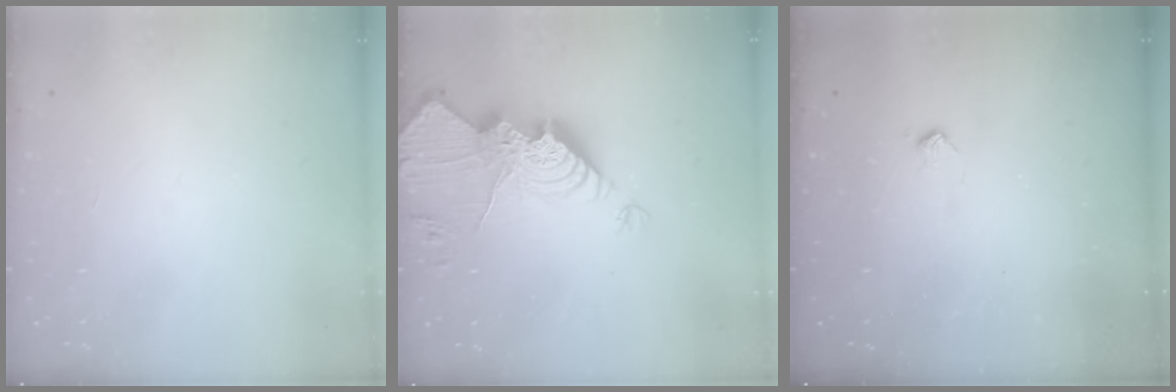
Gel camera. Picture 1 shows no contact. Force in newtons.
{"total": 16.2, "press": 16.1, "slide": 1.4}
{"total": 3.4, "press": 3.4, "slide": 0.5}